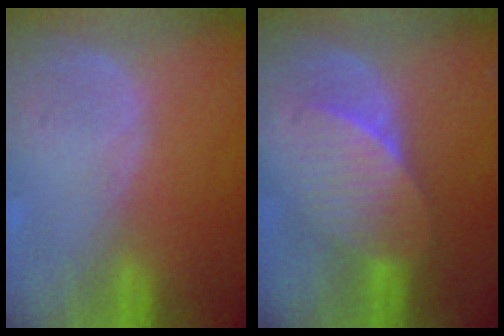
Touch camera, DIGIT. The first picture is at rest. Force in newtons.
{"total": 6.7, "press": 6.3, "slide": 2.4}